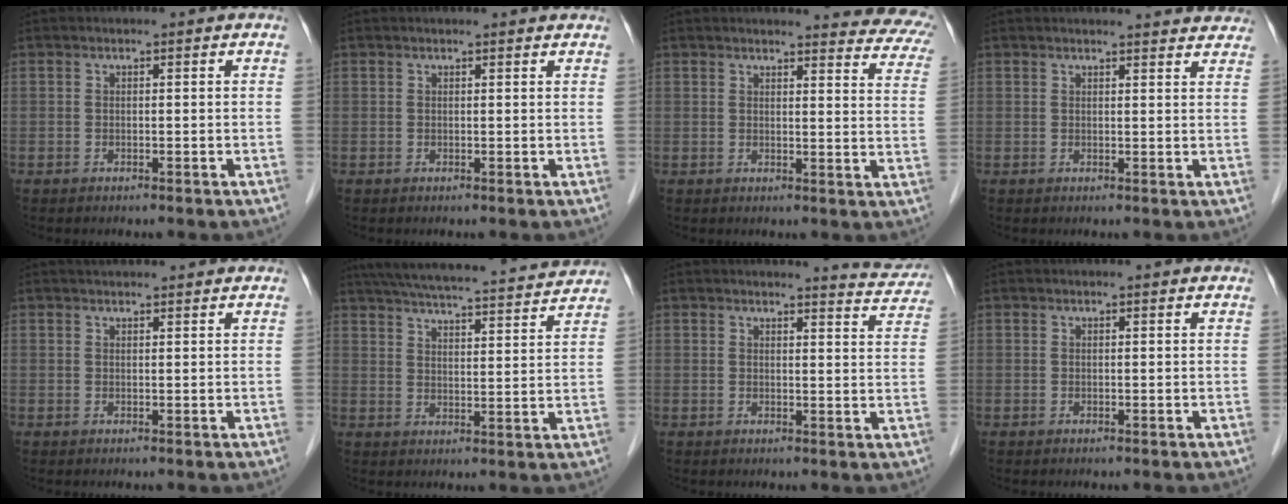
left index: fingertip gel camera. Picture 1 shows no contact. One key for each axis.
{"total": 2.8, "fx": 2.7, "fy": 0.1, "fz": 0.7, "tx": -0.012, "ty": 0.009, "tz": 0.024}
{"total": 13.7, "fx": 13.0, "fy": 2.1, "fz": 3.9, "tx": -0.013, "ty": -0.070, "tz": 0.107}
{"total": 10.5, "fx": 10.2, "fy": 1.2, "fz": 2.3, "tx": -0.010, "ty": -0.009, "tz": 0.094}
{"total": 5.9, "fx": 5.5, "fy": 0.7, "fz": 1.9, "tx": -0.023, "ty": 0.032, "tz": 0.066}
{"total": 22.2, "fx": 20.3, "fy": 2.2, "fz": 8.7, "tx": -0.144, "ty": 0.012, "tz": 0.272}
{"total": 6.3, "fx": 6.3, "fy": 0.3, "fz": 0.5, "tx": -0.006, "ty": -0.028, "tz": 0.053}
{"total": 2.6, "fx": 2.5, "fy": 0.2, "fz": 0.7, "tx": -0.012, "ty": 0.010, "tz": 0.023}